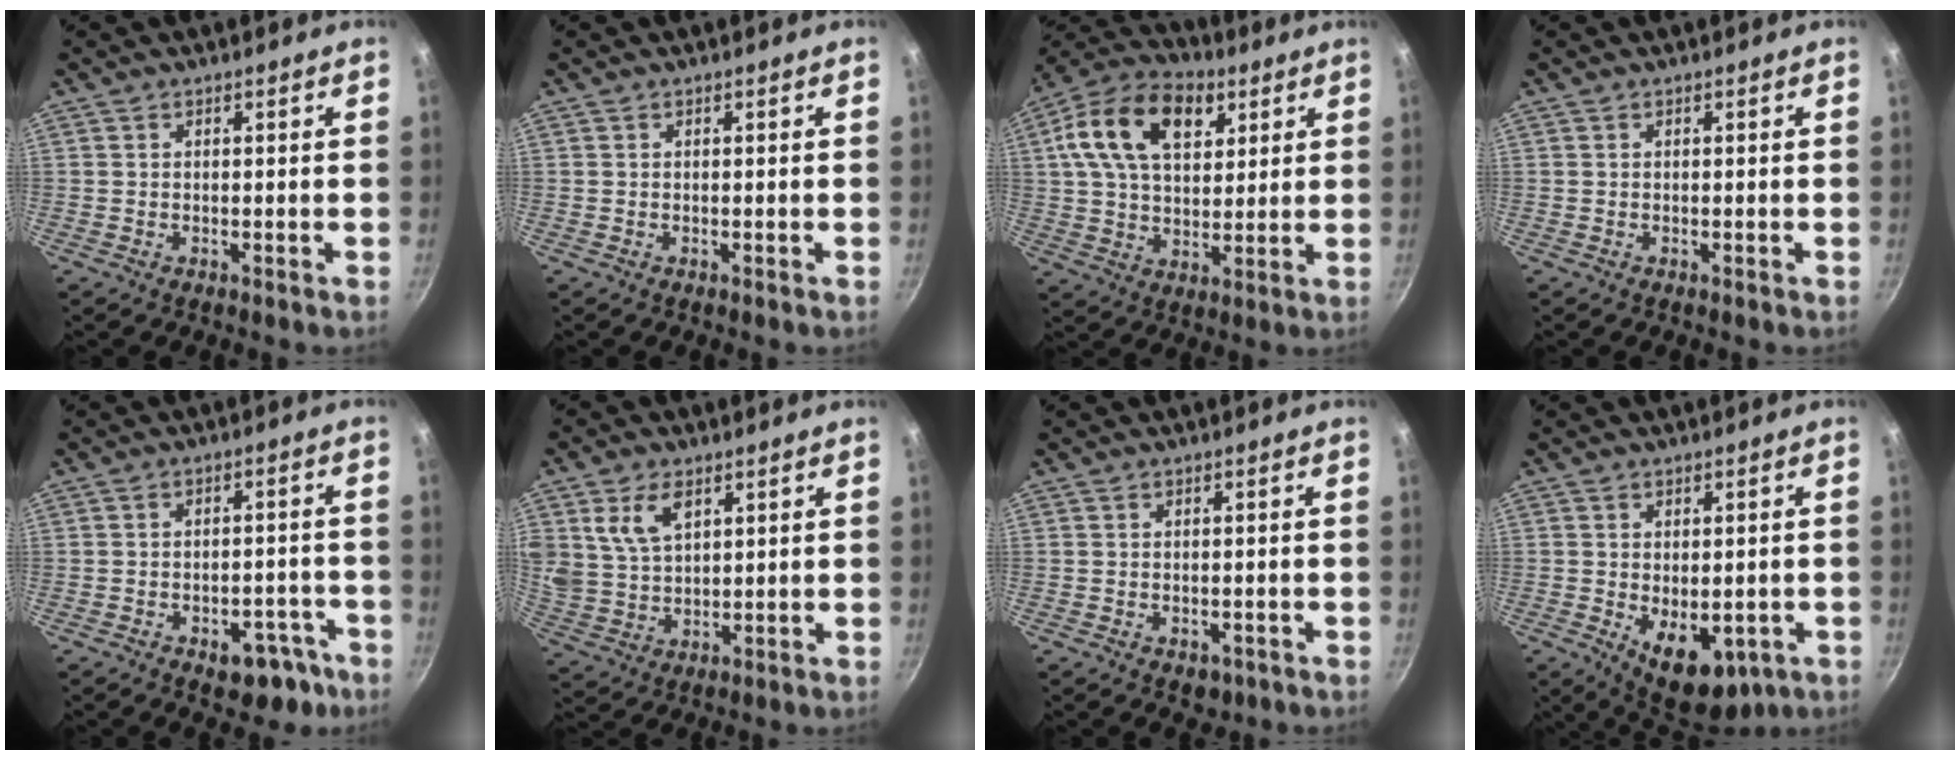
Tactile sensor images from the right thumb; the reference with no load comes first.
{"total": 0.0}
{"total": 17.9, "force": [6.5, 11.1, 12.4], "torque": [-0.197, 0.002, 0.099]}
{"total": 0.0}
{"total": 8.6, "force": [-4.8, 5.2, 5.0], "torque": [-0.019, 0.043, -0.048]}
{"total": 8.7, "force": [3.9, 5.5, 5.4], "torque": [-0.090, -0.017, 0.083]}
{"total": 2.8, "force": [-1.1, 1.8, 1.8], "torque": [-0.020, 0.000, -0.007]}
{"total": 11.2, "force": [-3.0, 6.5, 8.5], "torque": [-0.090, -0.009, -0.025]}